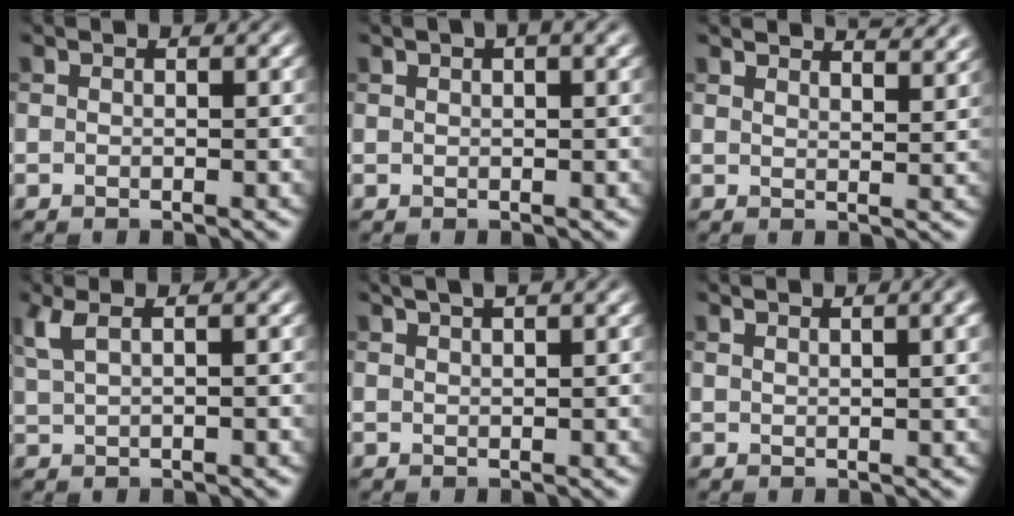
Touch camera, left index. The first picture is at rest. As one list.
[{"total": 2.6, "force": [1.7, 0.7, 1.8], "torque": [-0.022, 0.005, 0.024]}, {"total": 4.8, "force": [4.4, 1.0, 1.8], "torque": [-0.011, 0.015, 0.042]}, {"total": 3.0, "force": [1.7, 1.0, 2.2], "torque": [-0.042, 0.007, 0.031]}, {"total": 2.9, "force": [2.0, 0.7, 2.0], "torque": [-0.019, 0.008, 0.030]}, {"total": 5.4, "force": [2.9, 2.0, 4.1], "torque": [-0.026, 0.023, 0.025]}]